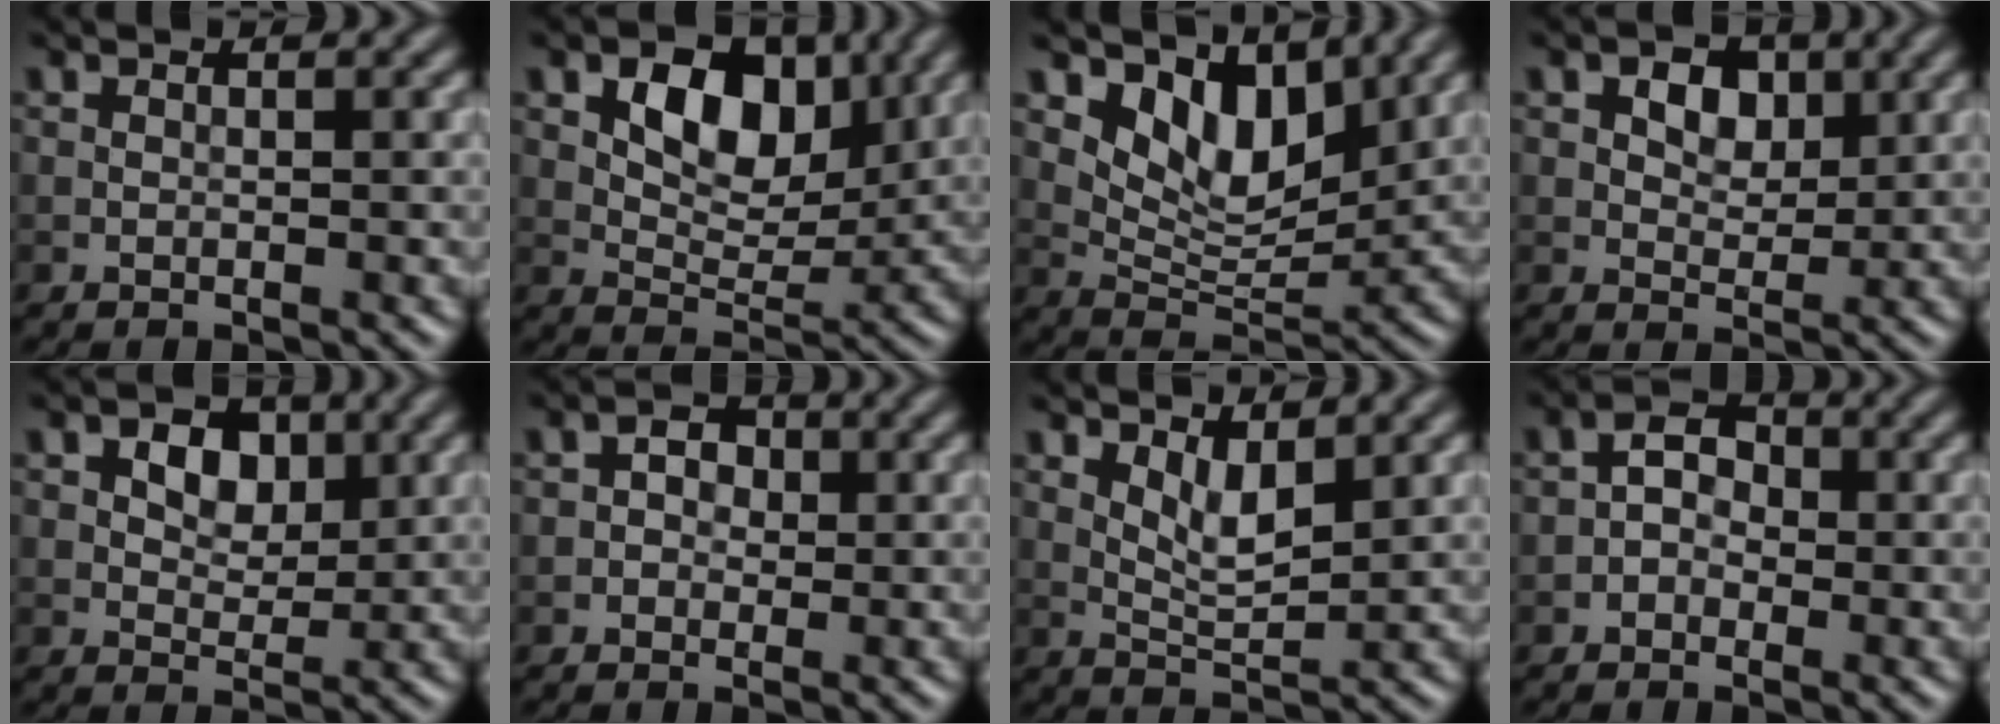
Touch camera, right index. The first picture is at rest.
{"total": 6.7, "force": [2.3, 4.2, 4.7], "torque": [-0.067, -0.005, 0.034]}
{"total": 5.9, "force": [3.3, 3.1, 3.8], "torque": [-0.067, -0.017, 0.057]}
{"total": 3.7, "force": [1.3, 2.5, 2.4], "torque": [-0.033, 0.001, 0.012]}
{"total": 4.1, "force": [1.3, 2.8, 2.7], "torque": [-0.037, 0.001, 0.012]}
{"total": 1.9, "force": [0.0, 1.6, 1.0], "torque": [-0.003, 0.002, -0.009]}
{"total": 2.9, "force": [1.4, 1.1, 2.3], "torque": [-0.043, -0.007, 0.030]}
{"total": 2.3, "force": [-0.6, 1.8, 1.3], "torque": [-0.016, 0.009, -0.017]}